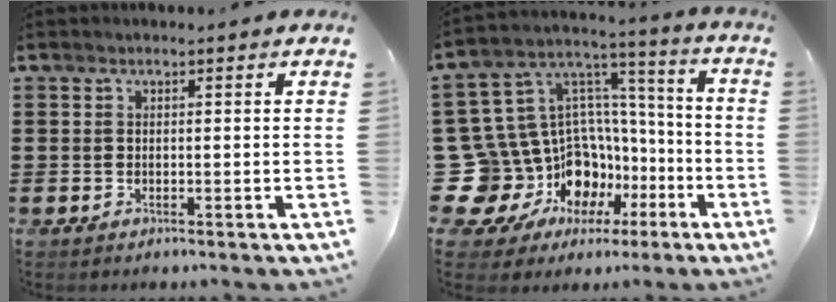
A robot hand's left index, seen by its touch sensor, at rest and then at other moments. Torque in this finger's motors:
{"motor_torque": [1.49, 0.65, 0.56, 0.00]}